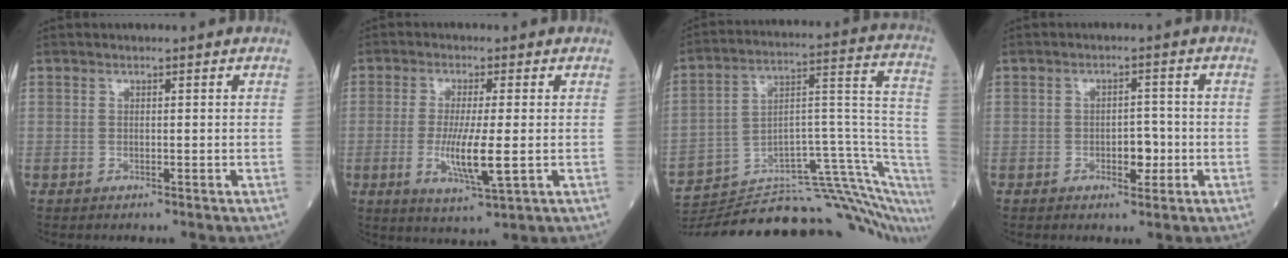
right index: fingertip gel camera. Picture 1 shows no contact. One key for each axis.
{"total": 8.3, "fx": -1.3, "fy": 1.2, "fz": 8.1, "tx": -0.159, "ty": -0.022, "tz": -0.024}
{"total": 34.4, "fx": -29.9, "fy": 3.8, "fz": 16.7, "tx": -0.175, "ty": 0.008, "tz": -0.420}
{"total": 3.8, "fx": -1.1, "fy": 2.0, "fz": 3.0, "tx": -0.049, "ty": 0.009, "tz": -0.011}